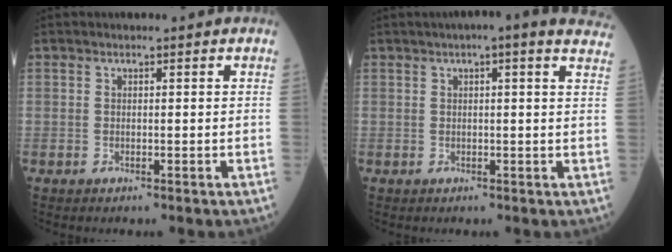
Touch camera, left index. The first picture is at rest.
{"total": 9.4, "force": [7.2, 1.0, 5.9], "torque": [-0.074, 0.022, 0.066]}